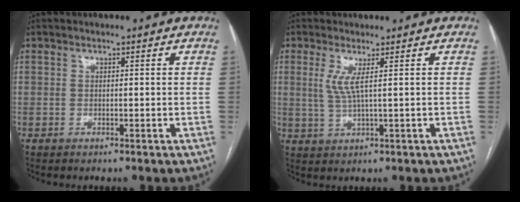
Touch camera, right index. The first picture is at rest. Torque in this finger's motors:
{"motor_torque": [0.13, 0.16, 0.26, 0.11]}